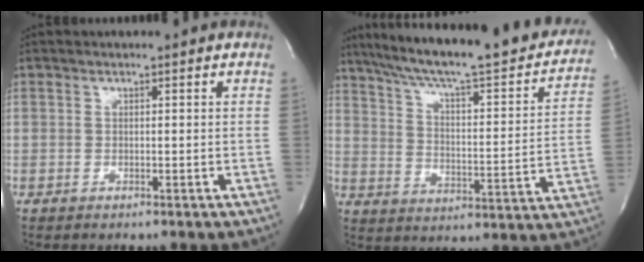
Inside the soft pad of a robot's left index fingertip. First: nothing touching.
{"total": 29.1, "force": [24.4, 4.3, 15.4], "torque": [-0.242, -0.030, 0.321]}